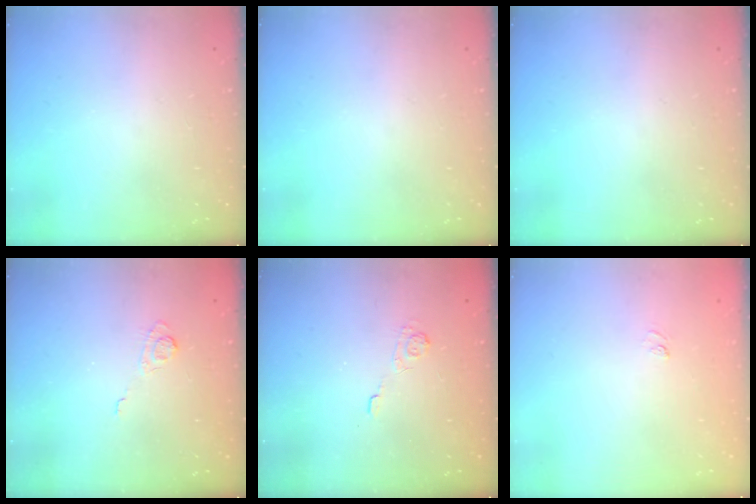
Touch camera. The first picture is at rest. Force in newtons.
{"total": 0.0}
{"total": 0.0}
{"total": 3.1, "press": 2.8, "slide": 1.5}
{"total": 1.9, "press": 1.3, "slide": 1.3}
{"total": 5.0, "press": 4.9, "slide": 1.1}